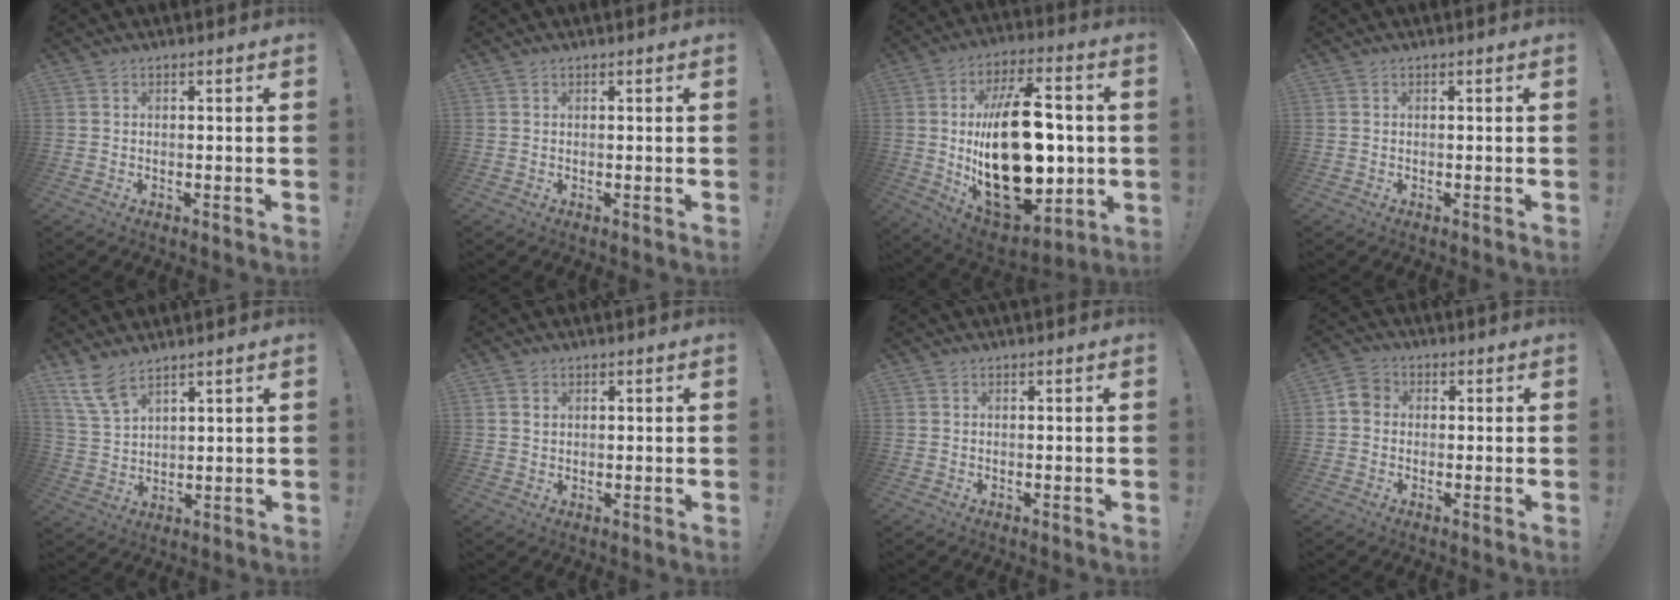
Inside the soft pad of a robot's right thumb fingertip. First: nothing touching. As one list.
[{"total": 0.0}, {"total": 32.2, "force": [-0.7, 17.8, 26.9], "torque": [-0.488, -0.001, 0.003]}, {"total": 0.0}, {"total": 8.8, "force": [6.8, 3.7, 4.1], "torque": [-0.081, -0.035, 0.134]}, {"total": 1.6, "force": [0.8, 1.4, 0.2], "torque": [-0.003, 0.001, 0.014]}, {"total": 0.0}, {"total": 4.7, "force": [-0.6, 4.1, 2.2], "torque": [-0.046, 0.019, -0.010]}]